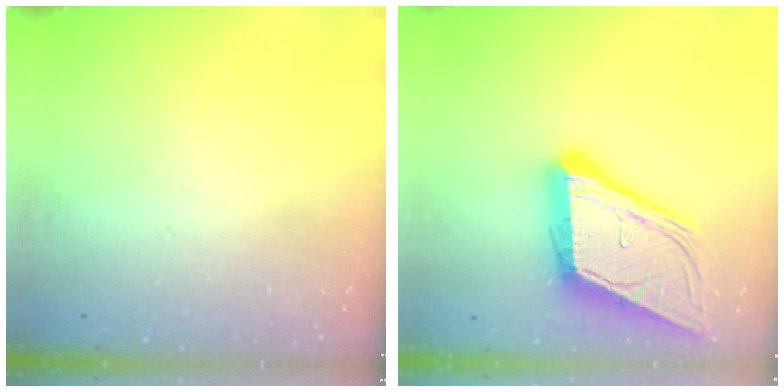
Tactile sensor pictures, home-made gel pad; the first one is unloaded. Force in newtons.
{"total": 20.2, "press": 19.8, "slide": 3.9}